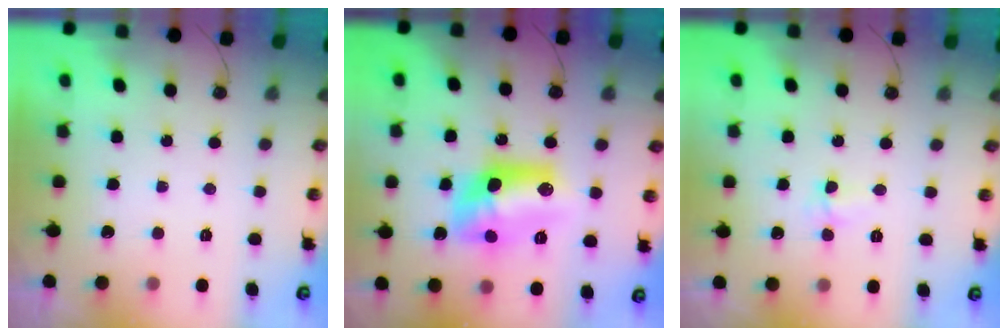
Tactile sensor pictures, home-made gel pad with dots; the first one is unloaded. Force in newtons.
{"total": 13.1, "press": 13.1, "slide": 0.9}
{"total": 3.6, "press": 1.9, "slide": 3.0}